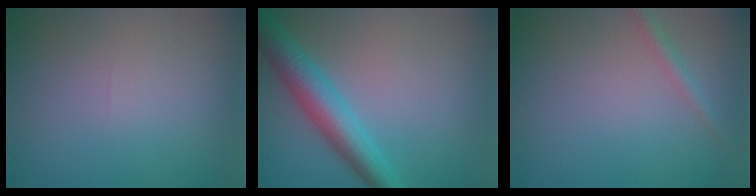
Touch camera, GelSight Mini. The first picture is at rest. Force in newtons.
{"total": 5.5, "press": 5.5, "slide": 0.1}
{"total": 1.3, "press": 1.3, "slide": 0.1}